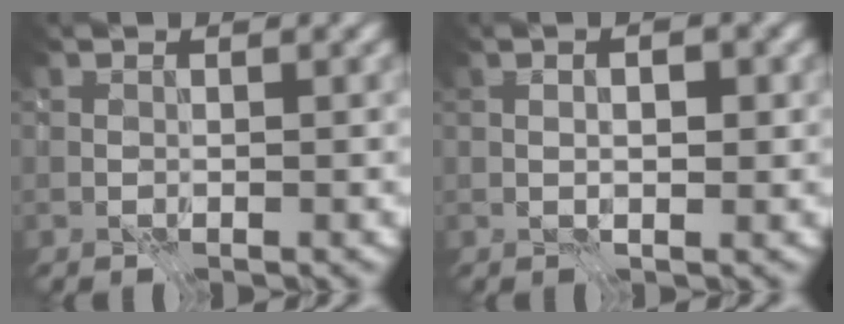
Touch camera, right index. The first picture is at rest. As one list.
[{"total": 2.5, "force": [0.4, 1.2, 2.2], "torque": [-0.023, 0.001, 0.002]}]